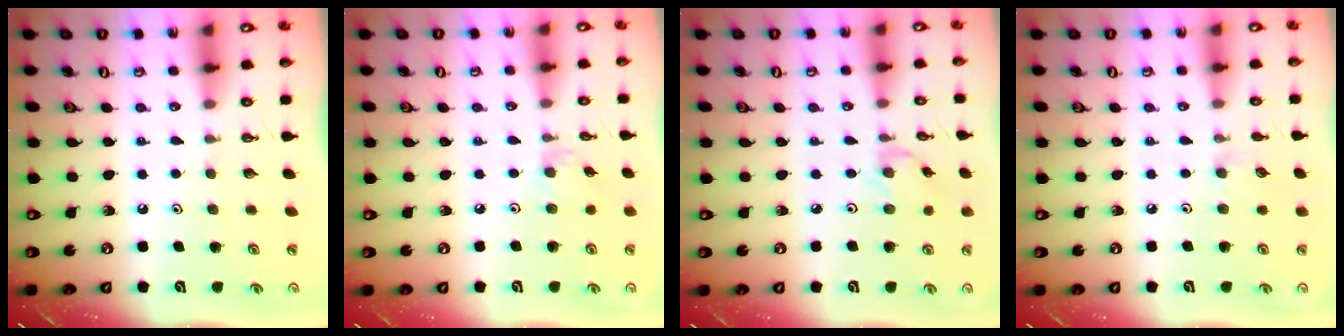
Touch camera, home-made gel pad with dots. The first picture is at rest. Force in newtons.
{"total": 3.0, "press": 3.0, "slide": 0.5}
{"total": 1.1, "press": 1.1, "slide": 0.3}
{"total": 2.6, "press": 2.6, "slide": 0.4}